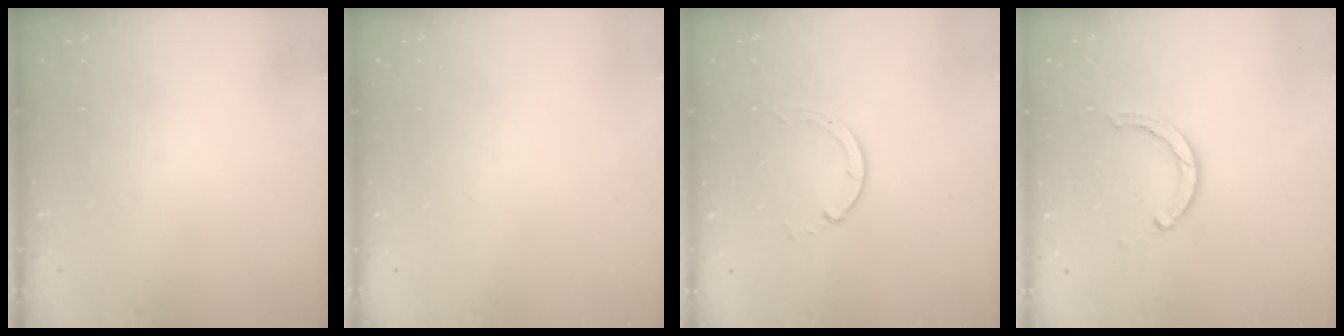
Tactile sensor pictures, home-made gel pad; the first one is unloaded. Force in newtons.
{"total": 0.0}
{"total": 1.3, "press": 1.2, "slide": 0.3}
{"total": 3.9, "press": 3.8, "slide": 0.4}